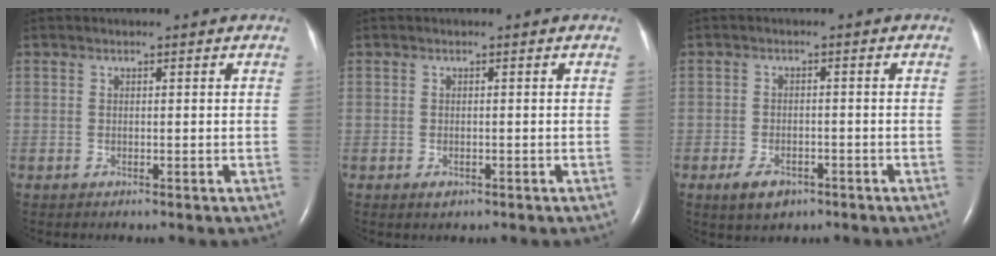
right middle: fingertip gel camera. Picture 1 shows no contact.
{"total": 1.1, "force": [-0.6, 0.6, 0.7], "torque": [-0.012, -0.001, -0.003]}
{"total": 4.0, "force": [-2.4, 2.2, 2.4], "torque": [-0.049, -0.003, -0.033]}